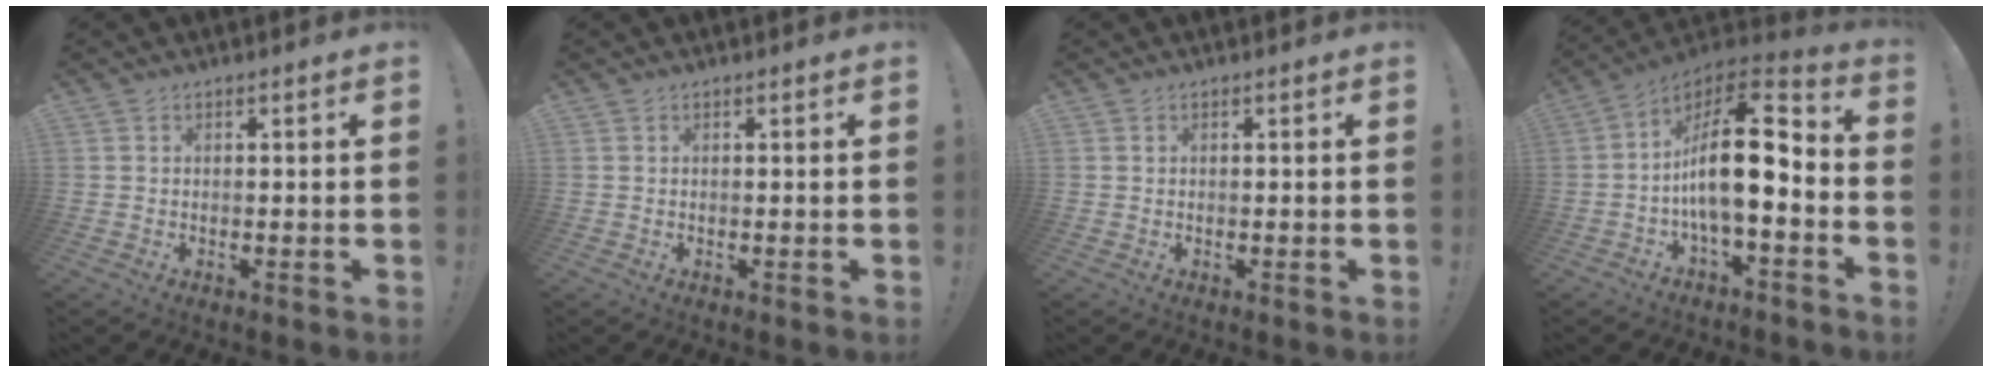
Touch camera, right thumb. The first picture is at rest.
{"total": 0.0}
{"total": 0.0}
{"total": 17.7, "force": [-1.8, 7.2, 16.1], "torque": [-0.272, 0.017, -0.027]}